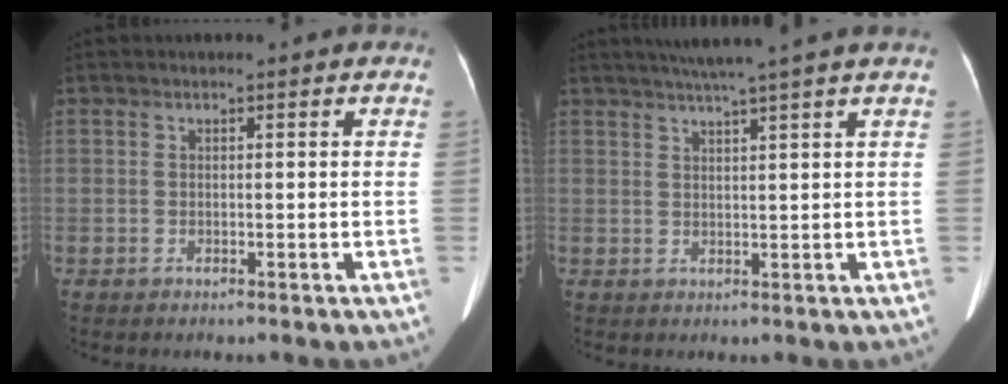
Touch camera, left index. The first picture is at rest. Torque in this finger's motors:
{"motor_torque": [0.71, -1.20, 0.02, 0.07]}